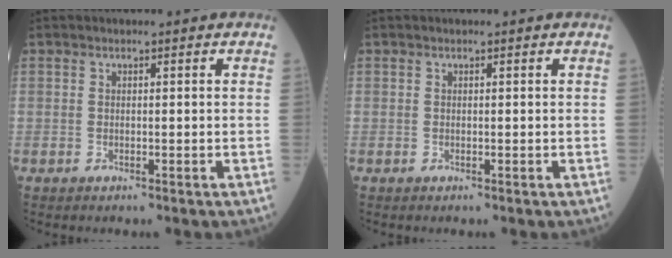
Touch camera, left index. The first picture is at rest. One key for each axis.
{"total": 0.0}